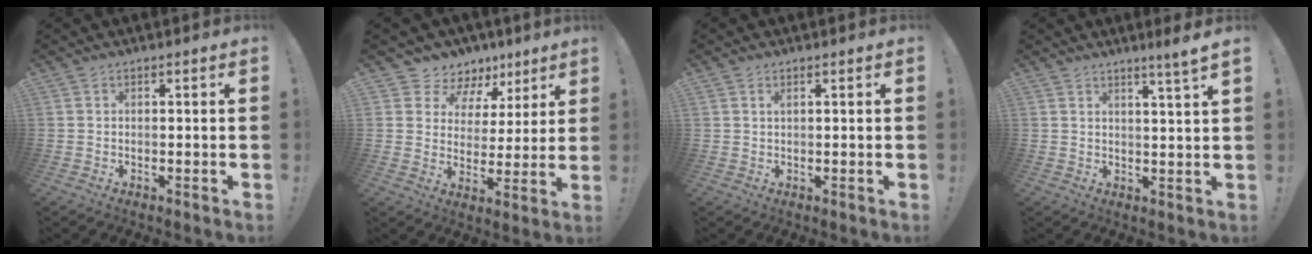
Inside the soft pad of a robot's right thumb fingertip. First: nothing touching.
{"total": 7.8, "force": [5.2, 5.6, 1.3], "torque": [-0.027, -0.042, 0.103]}
{"total": 0.8, "force": [0.6, 0.2, 0.4], "torque": [-0.003, -0.002, 0.010]}
{"total": 4.3, "force": [2.9, -1.4, 2.9], "torque": [-0.034, -0.028, 0.041]}